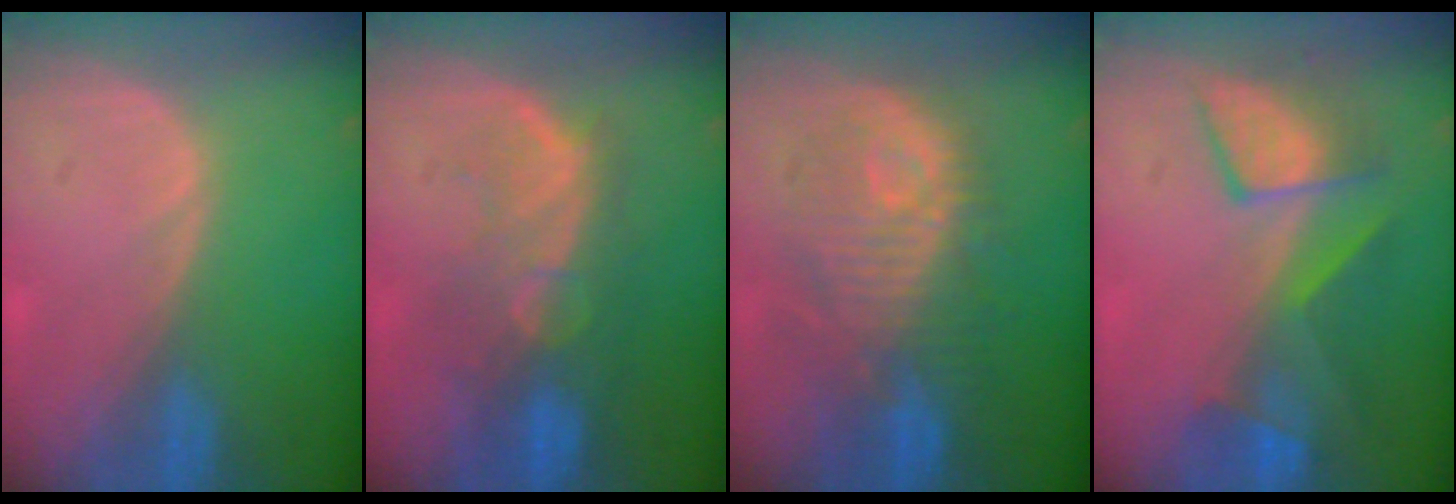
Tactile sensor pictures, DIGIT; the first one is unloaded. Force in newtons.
{"total": 10.1, "press": 8.6, "slide": 5.3}
{"total": 10.2, "press": 10.1, "slide": 1.7}
{"total": 7.6, "press": 7.5, "slide": 1.1}